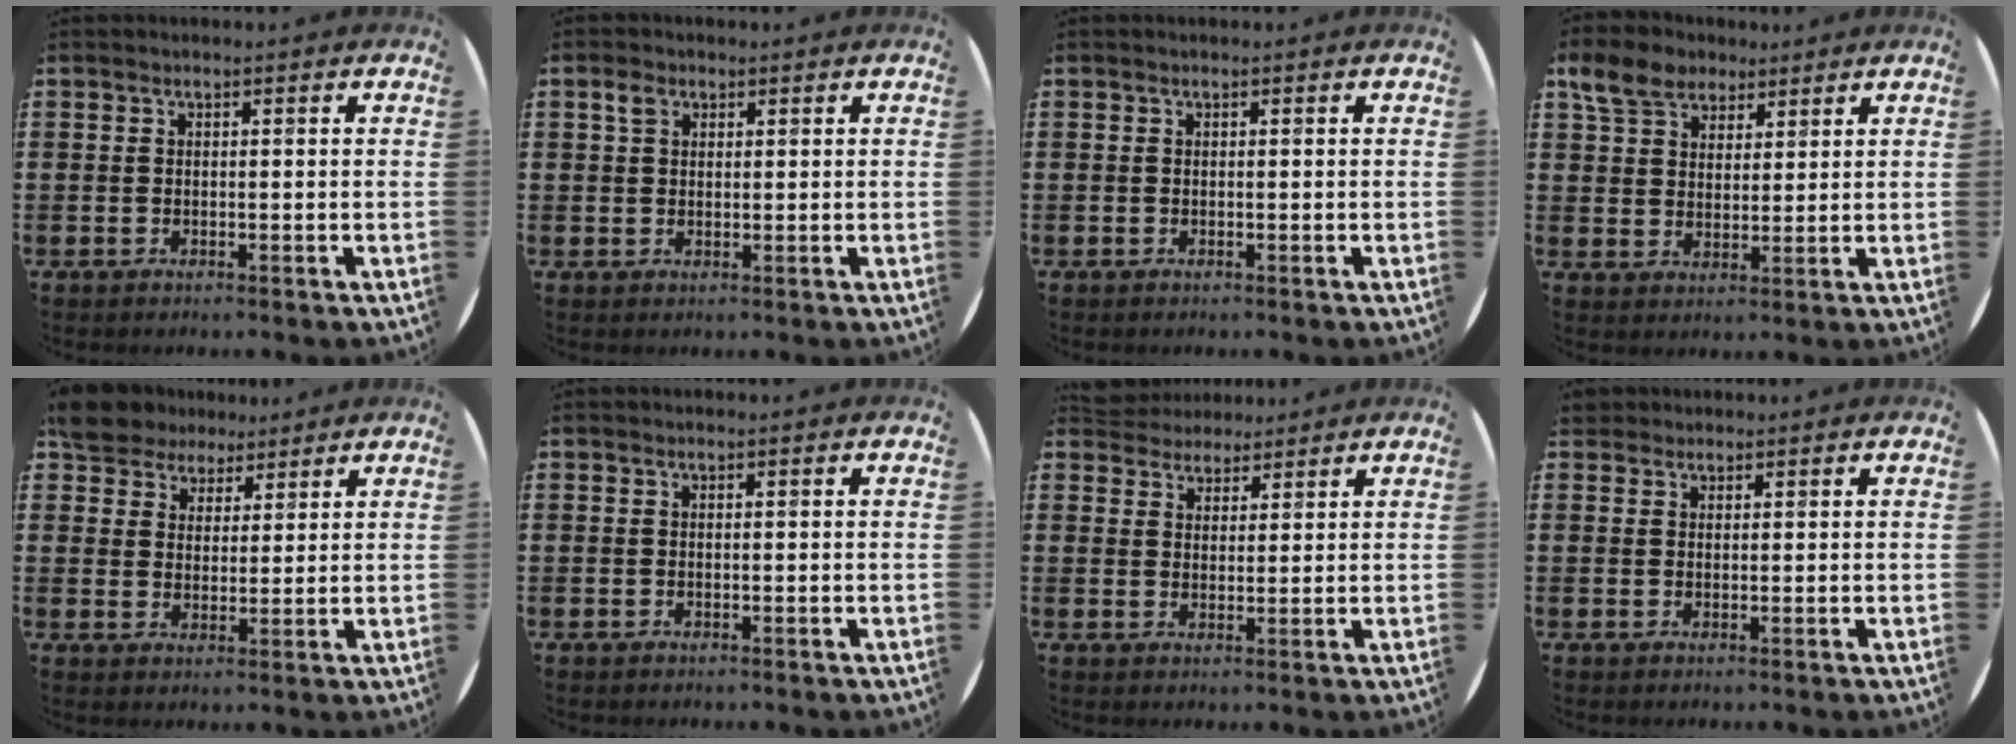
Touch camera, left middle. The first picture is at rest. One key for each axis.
{"total": 1.9, "fx": 1.1, "fy": 1.3, "fz": 0.9, "tx": -0.012, "ty": 0.002, "tz": 0.019}
{"total": 0.0}
{"total": 6.1, "fx": 4.6, "fy": 3.6, "fz": 1.9, "tx": -0.049, "ty": 0.003, "tz": 0.085}
{"total": 6.1, "fx": 5.4, "fy": 2.8, "fz": 0.8, "tx": -0.033, "ty": -0.006, "tz": 0.102}
{"total": 0.0}
{"total": 3.4, "fx": 3.2, "fy": 1.3, "fz": -0.2, "tx": -0.006, "ty": -0.002, "tz": 0.060}
{"total": 1.5, "fx": 1.4, "fy": 0.6, "fz": 0.1, "tx": -0.005, "ty": 0.004, "tz": 0.028}